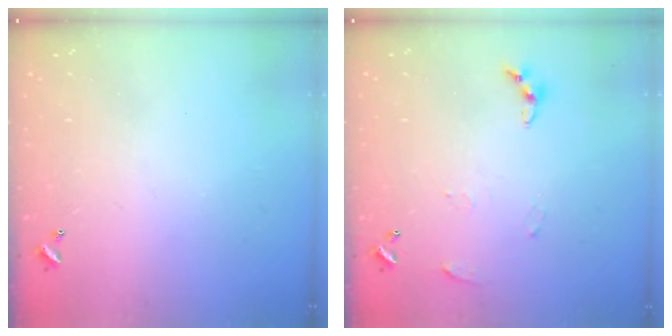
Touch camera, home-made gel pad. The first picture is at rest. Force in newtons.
{"total": 4.6, "press": 4.6, "slide": 0.5}